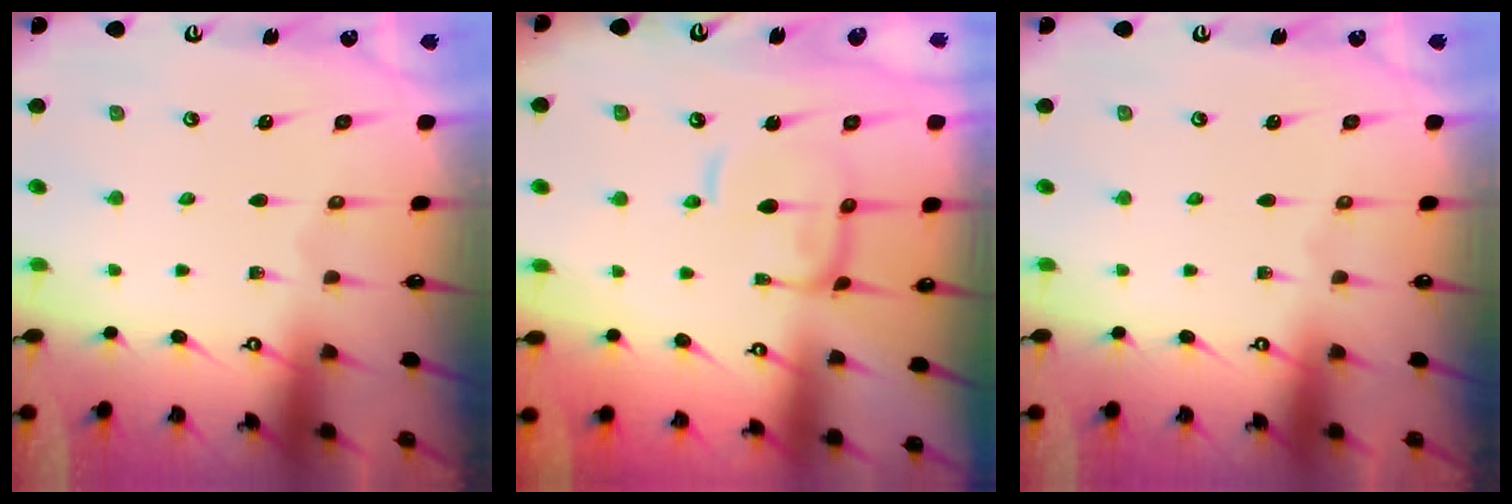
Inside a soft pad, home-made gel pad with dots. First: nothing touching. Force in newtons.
{"total": 3.9, "press": 3.8, "slide": 0.7}
{"total": 0.0}